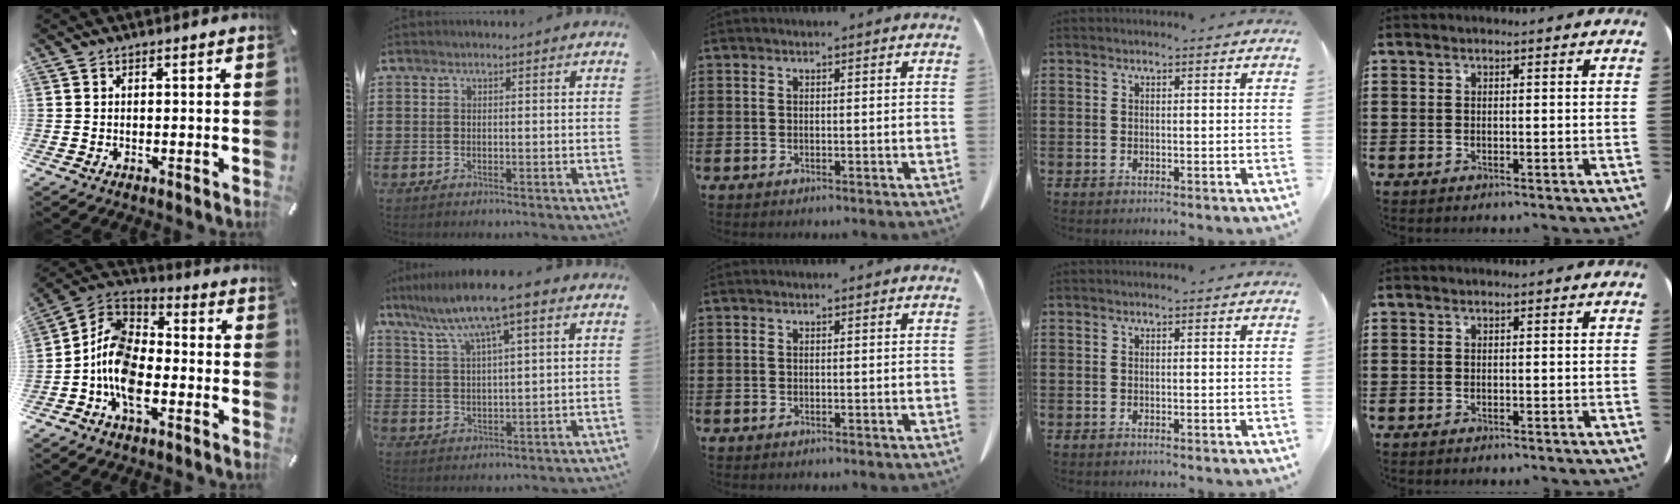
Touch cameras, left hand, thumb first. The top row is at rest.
{"thumb": {"total": 11.5, "force": [-5.9, 6.8, 7.2], "torque": [-0.165, 0.011, -0.119]}, "index": {"total": 8.7, "force": [5.7, 0.5, 6.5], "torque": [-0.141, -0.020, 0.097]}}